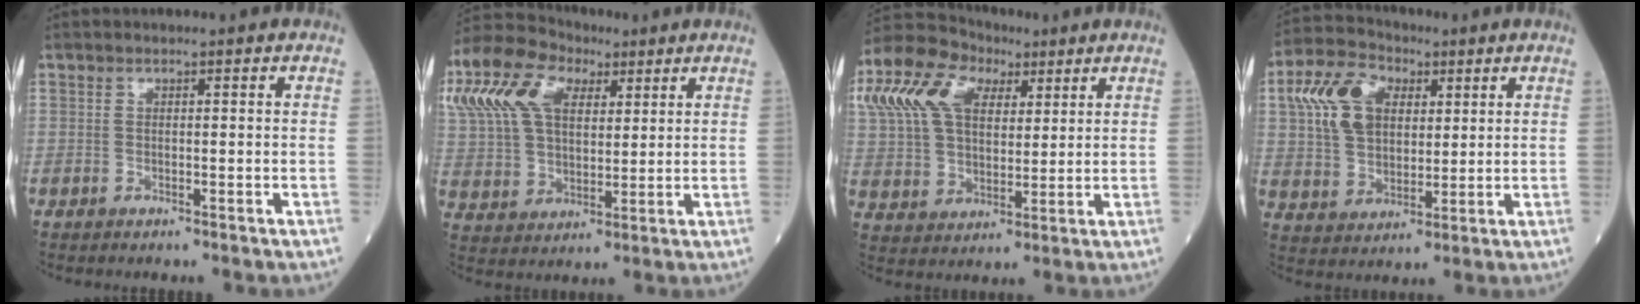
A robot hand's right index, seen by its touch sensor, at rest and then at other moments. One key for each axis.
{"total": 24.0, "fx": 11.2, "fy": 14.7, "fz": 15.2, "tx": -0.393, "ty": 0.087, "tz": 0.210}
{"total": 19.8, "fx": 8.8, "fy": 12.0, "fz": 13.0, "tx": -0.313, "ty": 0.065, "tz": 0.160}
{"total": 11.4, "fx": 3.6, "fy": 7.3, "fz": 7.9, "tx": -0.182, "ty": 0.034, "tz": 0.069}